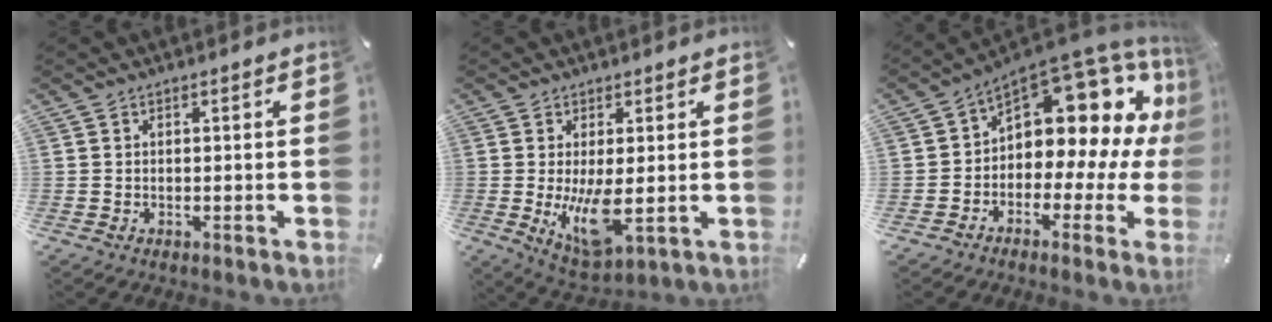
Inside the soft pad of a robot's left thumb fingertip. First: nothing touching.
{"total": 11.0, "force": [-0.2, 4.3, 10.1], "torque": [-0.189, -0.033, 0.001]}
{"total": 14.6, "force": [7.3, 8.4, 9.5], "torque": [-0.120, -0.073, 0.113]}